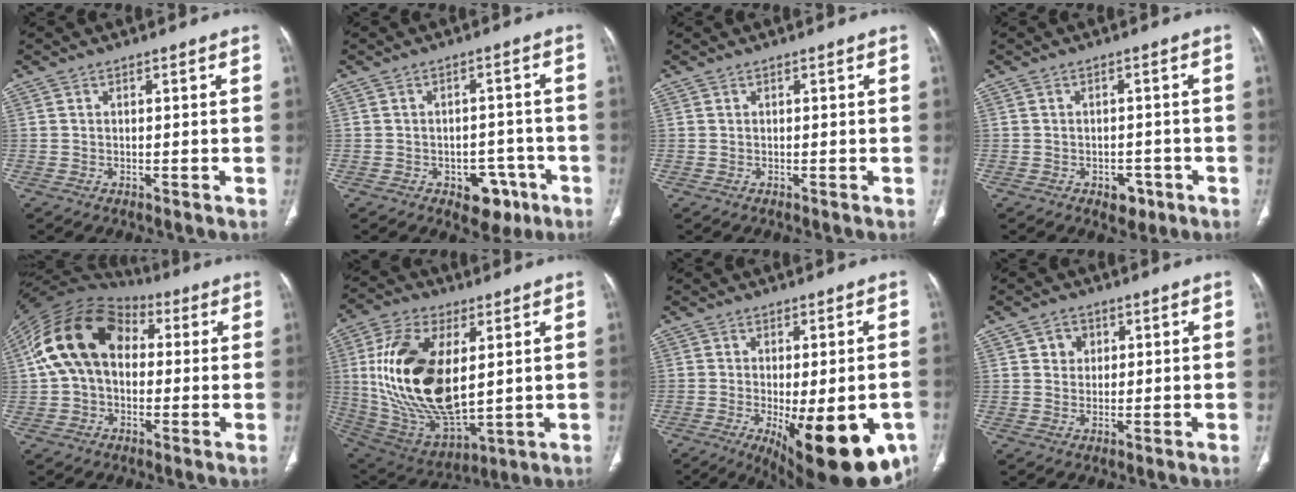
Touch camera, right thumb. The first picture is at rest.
{"total": 7.0, "force": [-3.5, 4.7, 3.8], "torque": [-0.017, 0.027, -0.040]}
{"total": 0.0}
{"total": 3.7, "force": [-1.9, 2.6, 1.9], "torque": [-0.007, 0.007, -0.019]}
{"total": 17.7, "force": [3.2, 12.2, 12.5], "torque": [-0.226, 0.040, 0.047]}
{"total": 23.9, "force": [3.8, 12.4, 20.1], "torque": [-0.386, -0.024, 0.082]}
{"total": 19.3, "force": [-7.6, 7.4, 16.2], "torque": [-0.168, -0.012, -0.088]}
{"total": 3.4, "force": [1.3, 2.9, 1.2], "torque": [-0.001, -0.004, 0.020]}